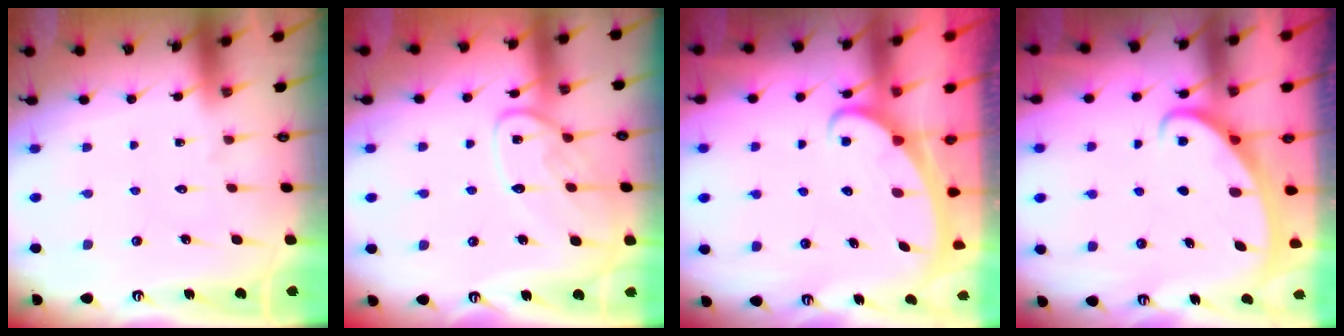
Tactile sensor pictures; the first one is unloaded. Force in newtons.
{"total": 12.2, "press": 12.2, "slide": 1.0}
{"total": 2.2, "press": 2.2, "slide": 0.2}
{"total": 2.4, "press": 2.3, "slide": 0.4}